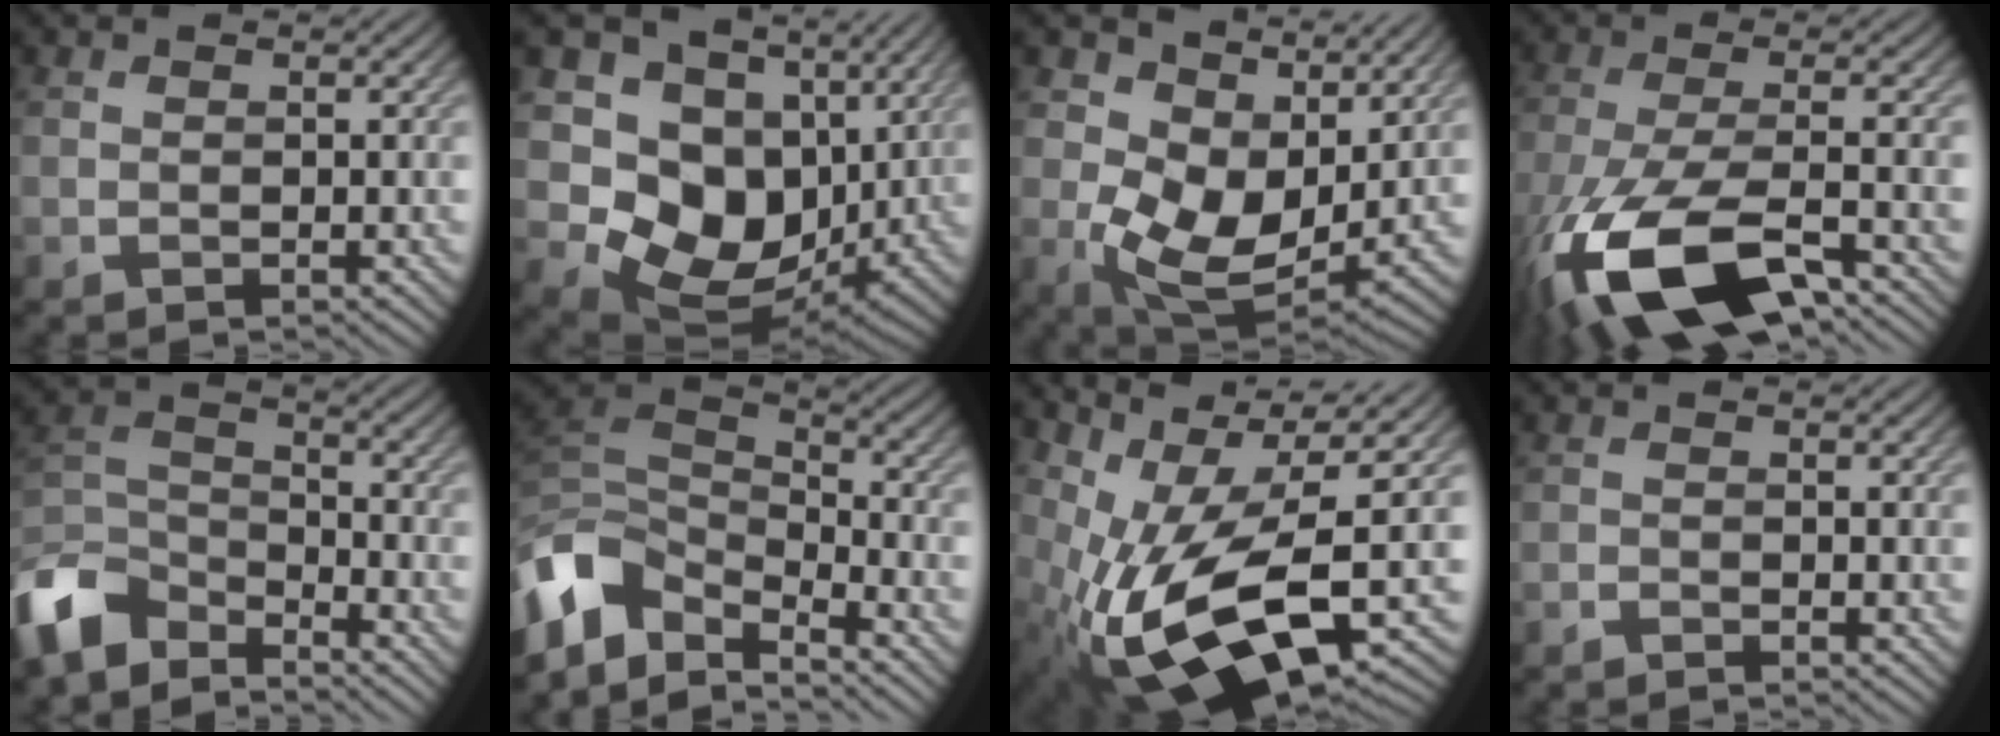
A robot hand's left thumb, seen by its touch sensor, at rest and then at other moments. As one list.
[{"total": 13.8, "force": [0.8, 11.0, 8.3], "torque": [-0.167, -0.037, 0.027]}, {"total": 10.3, "force": [3.8, 7.0, 6.7], "torque": [-0.124, -0.021, 0.071]}, {"total": 14.9, "force": [-7.2, 5.7, 11.7], "torque": [-0.277, -0.045, -0.125]}, {"total": 9.4, "force": [-7.6, 4.1, 3.8], "torque": [-0.090, -0.006, -0.169]}, {"total": 10.5, "force": [-6.2, 6.2, 5.7], "torque": [-0.149, -0.010, -0.125]}, {"total": 16.2, "force": [-1.6, 7.5, 14.2], "torque": [-0.285, -0.034, -0.012]}, {"total": 0.9, "force": [-0.9, 0.1, 0.2], "torque": [-0.003, -0.002, -0.020]}]